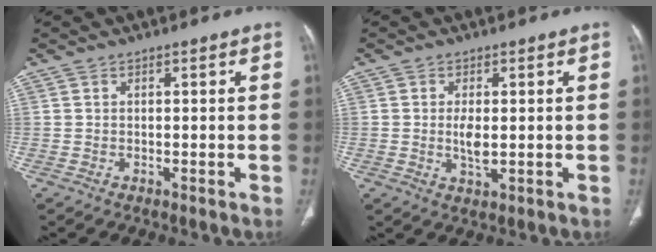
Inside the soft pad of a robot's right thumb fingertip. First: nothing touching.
{"total": 3.6, "force": [0.1, 1.6, 3.2], "torque": [-0.064, -0.008, 0.004]}